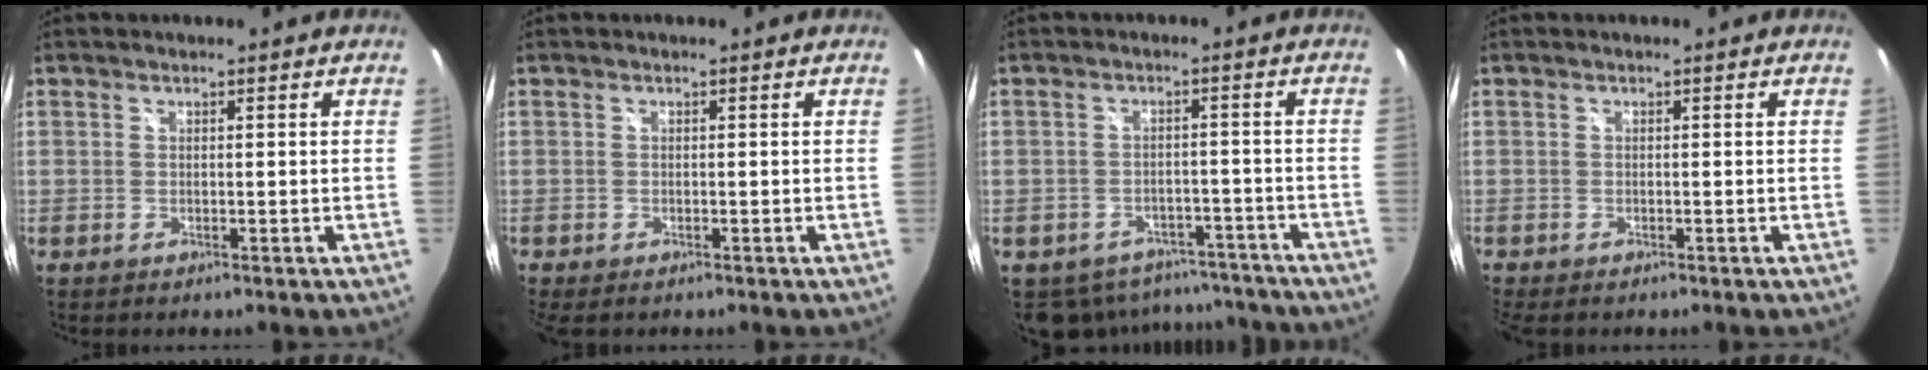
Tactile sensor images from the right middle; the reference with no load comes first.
{"total": 2.1, "force": [-1.5, 0.8, 1.3], "torque": [-0.025, -0.013, -0.022]}
{"total": 12.4, "force": [-9.7, 7.0, 3.1], "torque": [-0.077, 0.012, -0.111]}
{"total": 1.8, "force": [-1.5, 0.5, 0.9], "torque": [-0.020, -0.013, -0.025]}